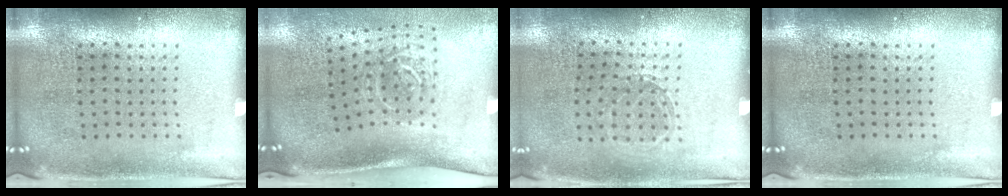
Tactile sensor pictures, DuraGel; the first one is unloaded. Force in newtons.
{"total": 2.0, "press": 1.3, "slide": 1.5}
{"total": 0.9, "press": 0.9, "slide": 0.2}
{"total": 0.0}